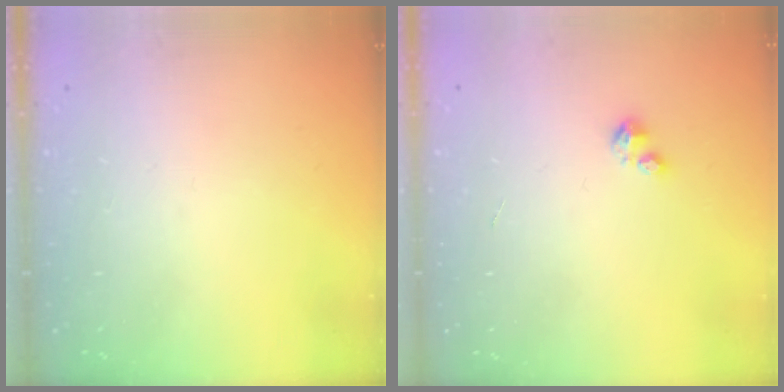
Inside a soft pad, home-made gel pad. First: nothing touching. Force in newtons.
{"total": 2.1, "press": 2.0, "slide": 0.5}